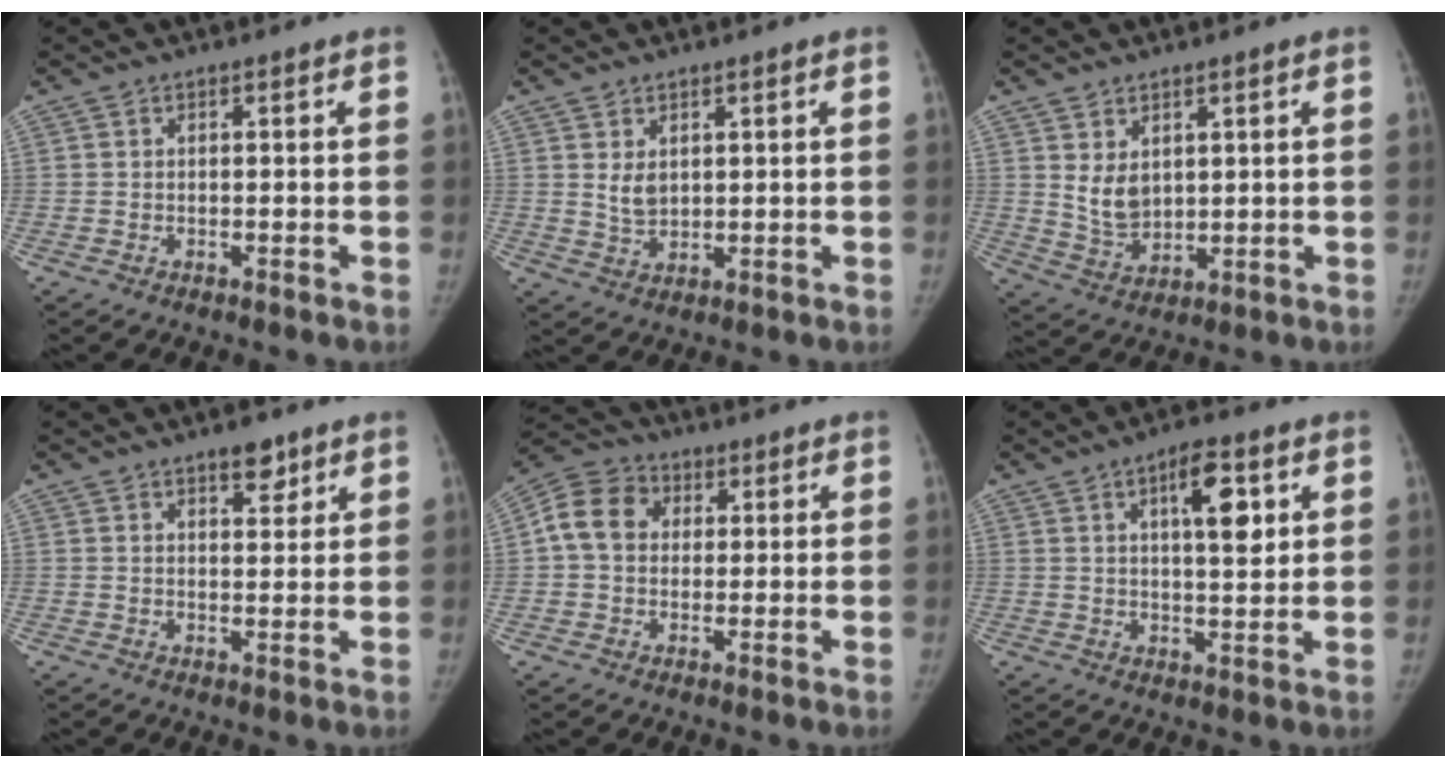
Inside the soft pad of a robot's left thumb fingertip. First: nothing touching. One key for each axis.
{"total": 3.7, "fx": 1.3, "fy": 2.4, "fz": 2.4, "tx": -0.033, "ty": -0.016, "tz": 0.034}
{"total": 6.0, "fx": 2.2, "fy": 4.1, "fz": 3.8, "tx": -0.052, "ty": -0.024, "tz": 0.055}
{"total": 4.4, "fx": 3.0, "fy": 2.2, "fz": 2.5, "tx": -0.013, "ty": -0.017, "tz": 0.043}
{"total": 9.9, "fx": 1.8, "fy": 8.2, "fz": 5.2, "tx": -0.078, "ty": 0.018, "tz": 0.021}
{"total": 8.7, "fx": 3.3, "fy": 3.3, "fz": 7.4, "tx": -0.093, "ty": -0.014, "tz": 0.049}